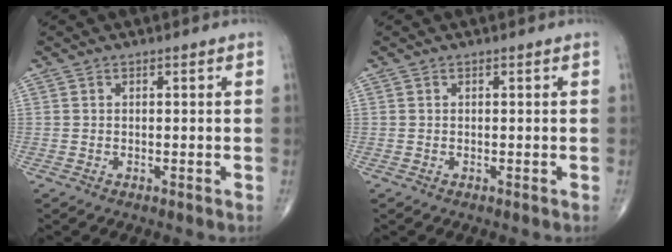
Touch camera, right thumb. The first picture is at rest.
{"total": 0.0}